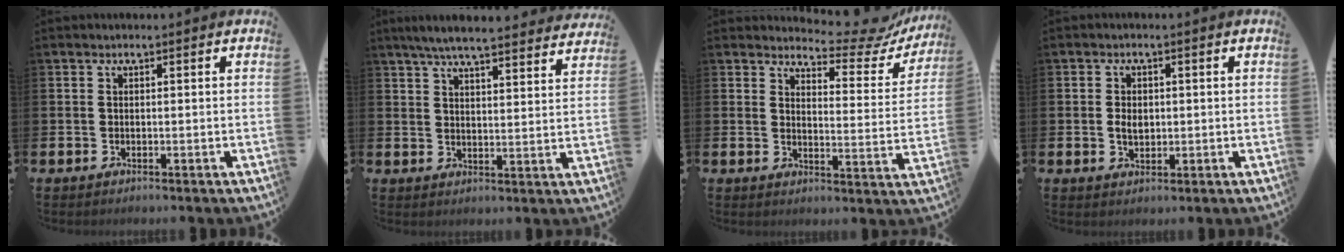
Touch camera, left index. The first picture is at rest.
{"total": 6.3, "force": [6.0, 0.4, 2.0], "torque": [-0.054, -0.030, 0.105]}
{"total": 6.1, "force": [5.8, 1.5, 1.5], "torque": [-0.028, -0.049, 0.093]}
{"total": 2.5, "force": [0.1, 1.8, 1.8], "torque": [-0.015, 0.000, -0.004]}